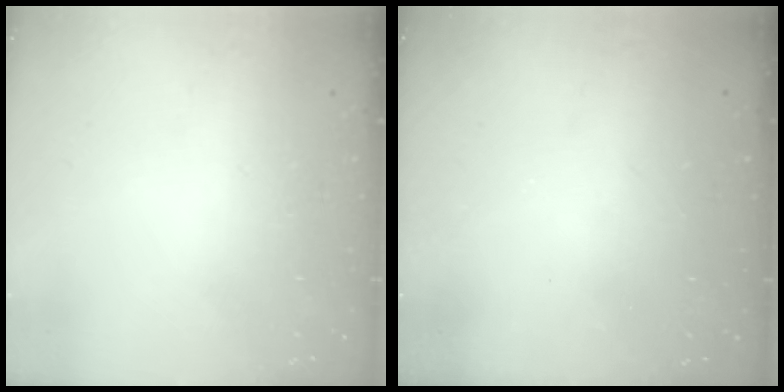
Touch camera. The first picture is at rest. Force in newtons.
{"total": 3.0, "press": 3.0, "slide": 0.3}